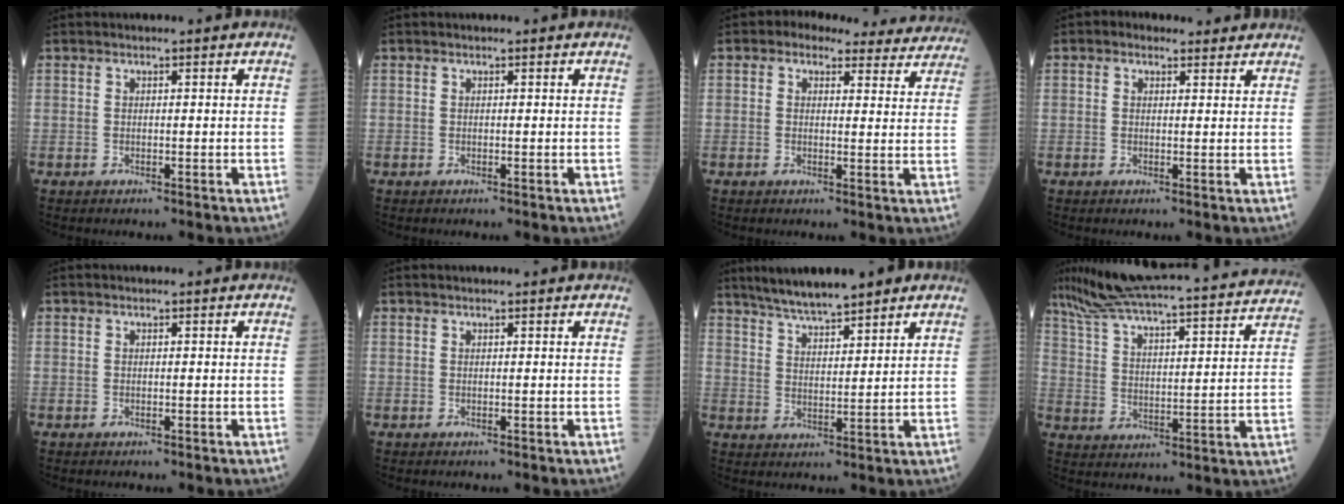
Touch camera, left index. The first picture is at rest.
{"total": 0.0}
{"total": 12.9, "force": [11.4, 5.4, 3.0], "torque": [-0.003, 0.019, 0.109]}
{"total": 2.8, "force": [2.1, 1.7, 0.8], "torque": [-0.011, 0.021, 0.028]}
{"total": 0.0}
{"total": 1.4, "force": [1.4, 0.1, 0.4], "torque": [-0.009, 0.017, 0.019]}
{"total": 9.1, "force": [7.7, 1.0, 4.8], "torque": [-0.082, 0.022, 0.133]}
{"total": 29.9, "force": [26.8, 2.7, 13.0], "torque": [-0.221, -0.022, 0.360]}